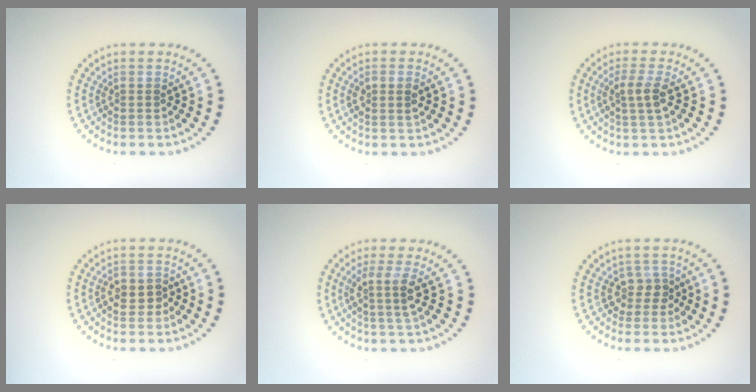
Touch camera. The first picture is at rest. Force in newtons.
{"total": 1.7, "press": 1.6, "slide": 0.6}
{"total": 2.4, "press": 2.1, "slide": 1.0}
{"total": 2.3, "press": 2.2, "slide": 0.5}
{"total": 2.6, "press": 2.1, "slide": 1.6}
{"total": 1.8, "press": 1.4, "slide": 1.1}